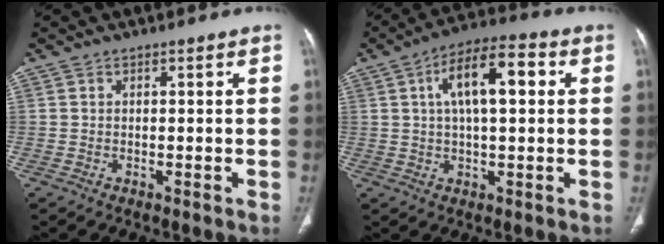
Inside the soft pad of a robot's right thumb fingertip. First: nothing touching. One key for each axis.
{"total": 11.8, "fx": 2.8, "fy": 4.5, "fz": 10.5, "tx": -0.174, "ty": 0.020, "tz": 0.041}